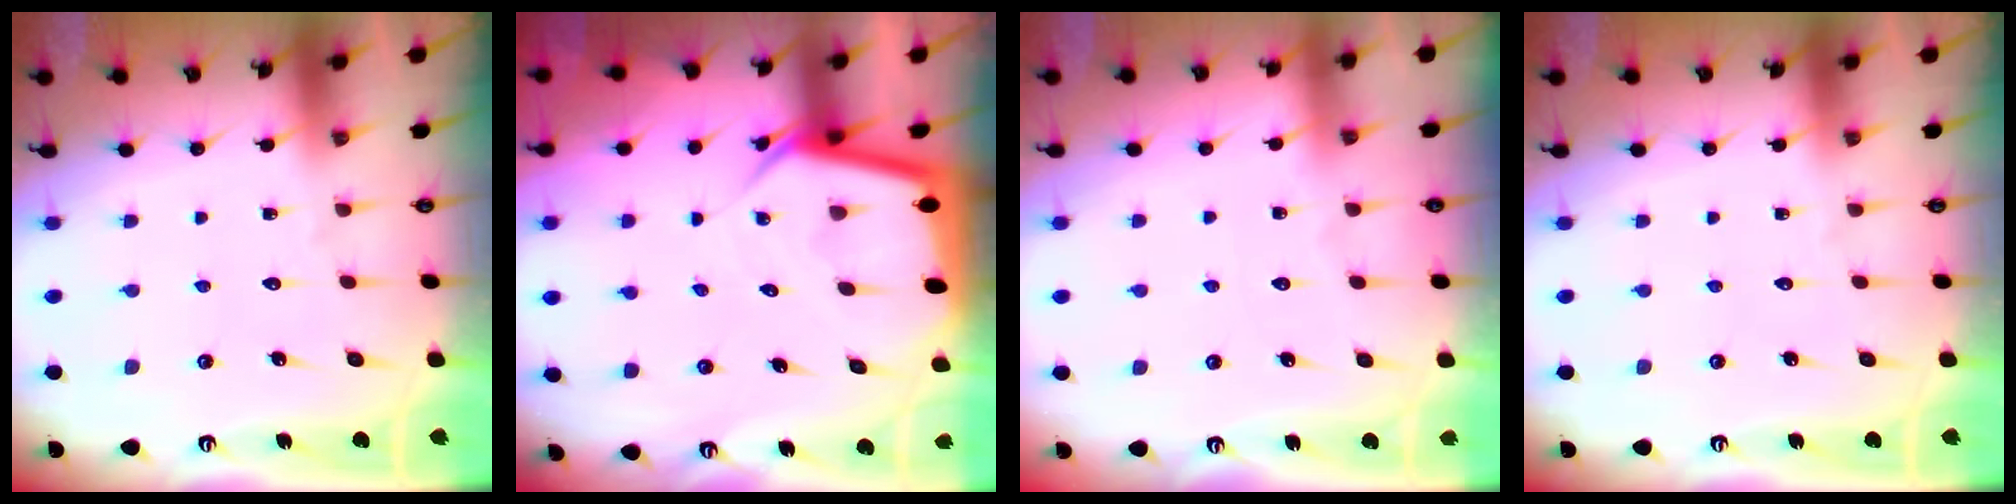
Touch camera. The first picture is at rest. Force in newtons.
{"total": 6.4, "press": 6.3, "slide": 0.7}
{"total": 2.3, "press": 2.3, "slide": 0.4}
{"total": 0.0}